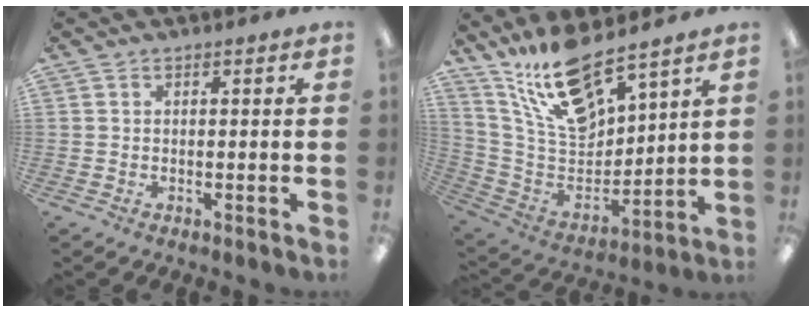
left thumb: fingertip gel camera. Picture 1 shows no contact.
{"total": 17.3, "force": [13.4, 5.8, 9.3], "torque": [-0.190, -0.073, 0.238]}